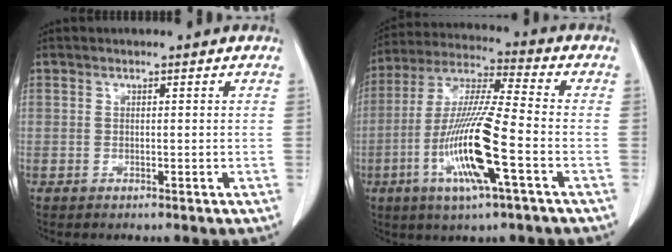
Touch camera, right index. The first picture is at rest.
{"total": 15.1, "force": [-4.9, 0.7, 14.3], "torque": [-0.290, -0.013, -0.097]}